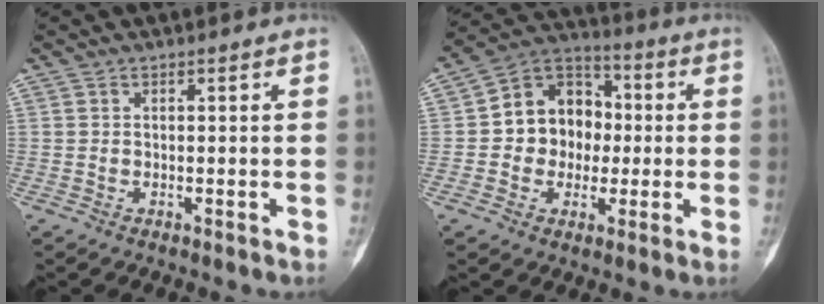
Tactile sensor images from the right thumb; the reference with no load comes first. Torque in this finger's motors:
{"motor_torque": [-0.37, 1.05, 0.22, -0.10, -0.05]}